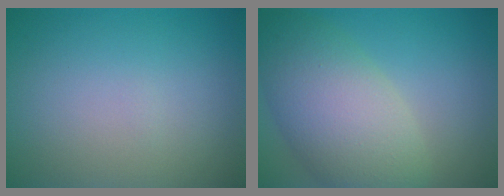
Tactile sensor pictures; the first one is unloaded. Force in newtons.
{"total": 8.2, "press": 8.2, "slide": 0.3}